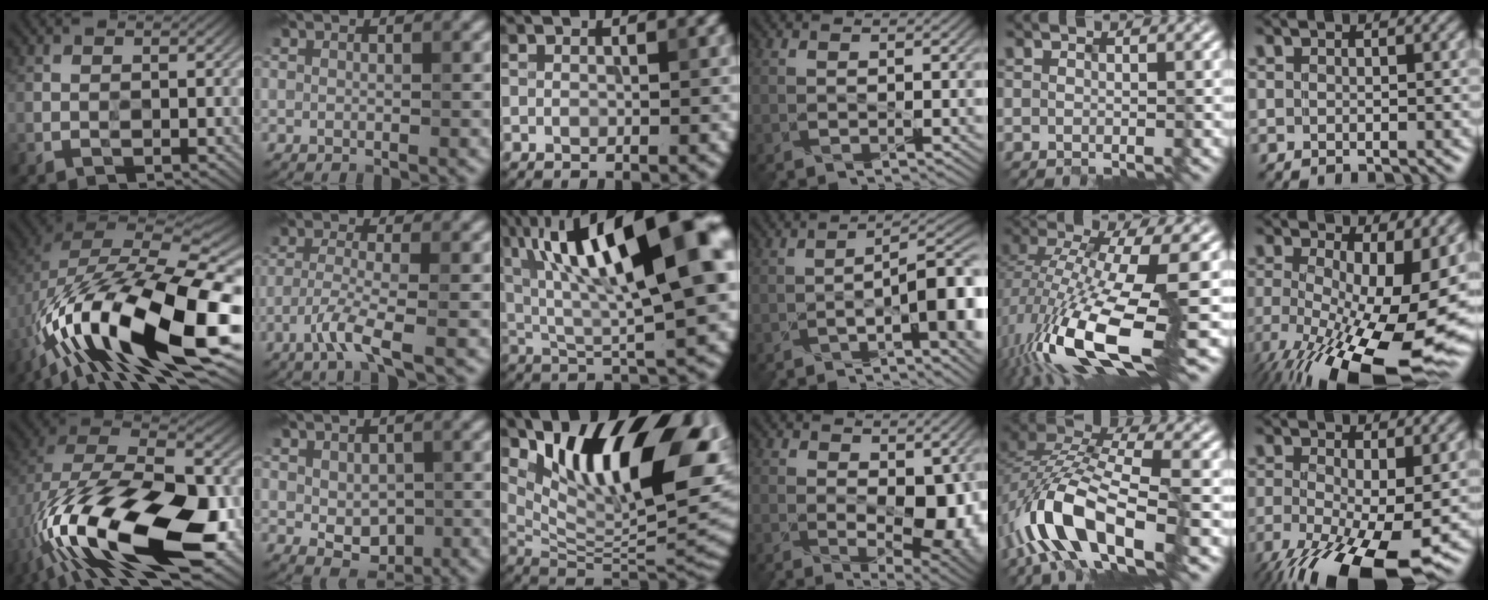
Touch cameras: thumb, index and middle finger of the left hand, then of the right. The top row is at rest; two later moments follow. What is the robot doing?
{"motion": "extract", "object": "pen cap and body"}